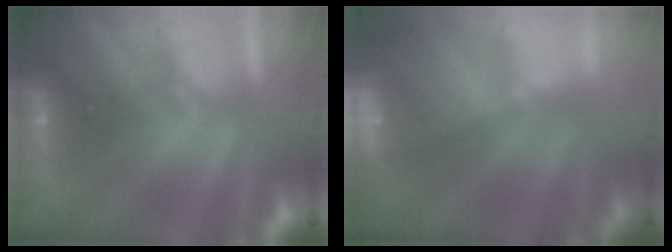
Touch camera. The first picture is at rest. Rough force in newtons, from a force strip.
{"total": 7.8}